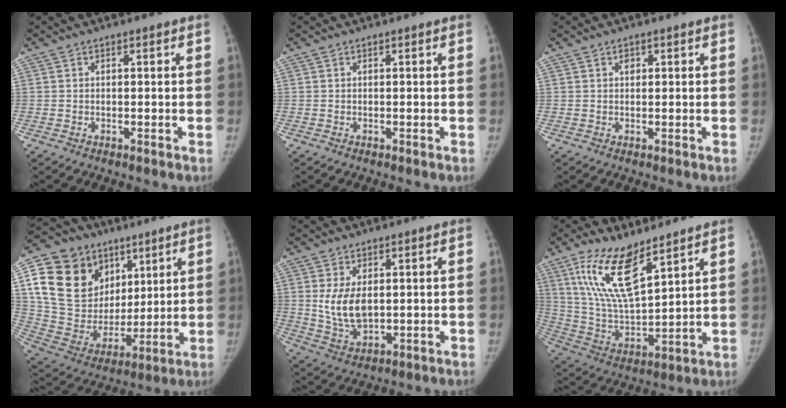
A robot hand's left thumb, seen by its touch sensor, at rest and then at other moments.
{"total": 0.0}
{"total": 1.3, "force": [0.6, 0.9, 0.7], "torque": [-0.004, 0.000, 0.007]}
{"total": 24.3, "force": [10.0, 18.5, 12.3], "torque": [-0.201, 0.000, 0.193]}
{"total": 8.2, "force": [1.2, 4.9, 6.5], "torque": [-0.111, -0.013, 0.035]}
{"total": 16.4, "force": [9.8, 5.6, 11.9], "torque": [-0.213, -0.049, 0.200]}